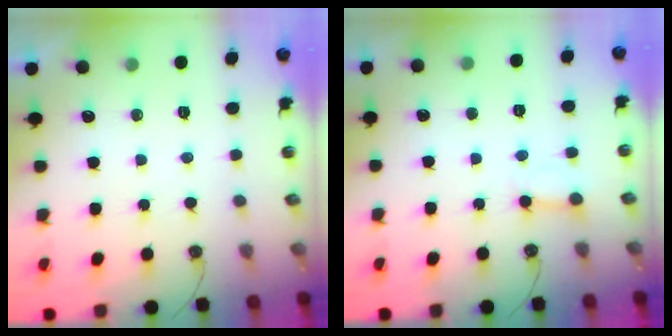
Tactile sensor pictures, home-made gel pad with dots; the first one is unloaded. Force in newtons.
{"total": 3.0, "press": 3.0, "slide": 0.4}